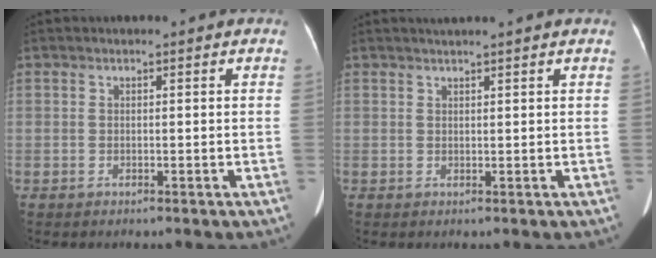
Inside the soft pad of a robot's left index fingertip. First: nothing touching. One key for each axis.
{"total": 2.6, "fx": 2.2, "fy": -0.6, "fz": 1.3, "tx": -0.016, "ty": 0.018, "tz": 0.034}